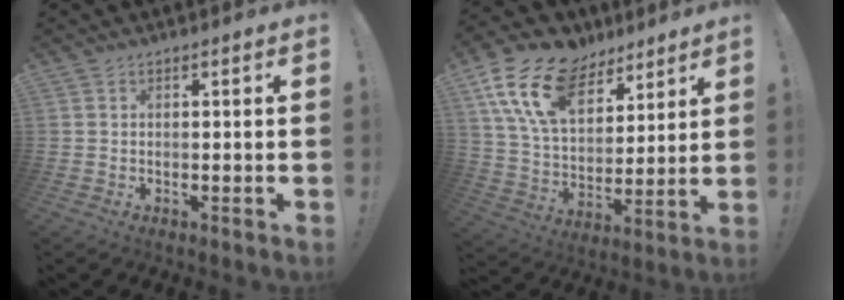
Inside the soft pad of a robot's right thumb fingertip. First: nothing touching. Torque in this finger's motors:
{"motor_torque": [-0.24, 1.46, 0.66, 1.20, 0.26]}